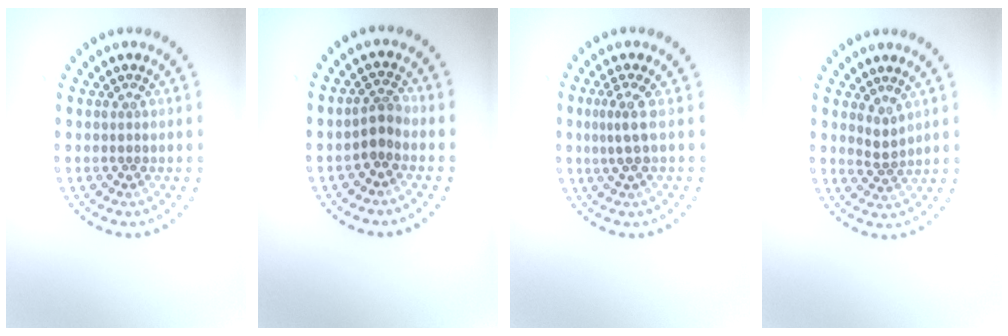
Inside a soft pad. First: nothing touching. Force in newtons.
{"total": 1.7, "press": 1.3, "slide": 1.1}
{"total": 2.1, "press": 1.4, "slide": 1.5}
{"total": 1.5, "press": 1.1, "slide": 1.0}